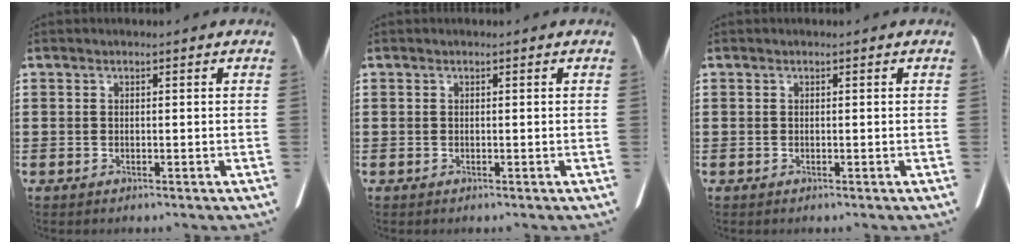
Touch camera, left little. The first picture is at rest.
{"total": 0.0}
{"total": 0.0}